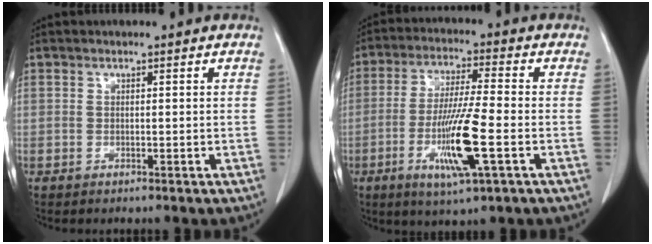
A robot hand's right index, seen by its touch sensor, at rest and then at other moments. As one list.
[{"total": 11.6, "force": [-3.5, 0.2, 11.0], "torque": [-0.215, -0.017, -0.064]}]